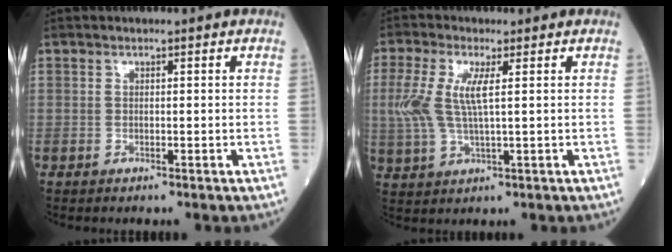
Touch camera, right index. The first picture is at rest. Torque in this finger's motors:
{"motor_torque": [0.30, 0.06, 0.17, 0.13]}